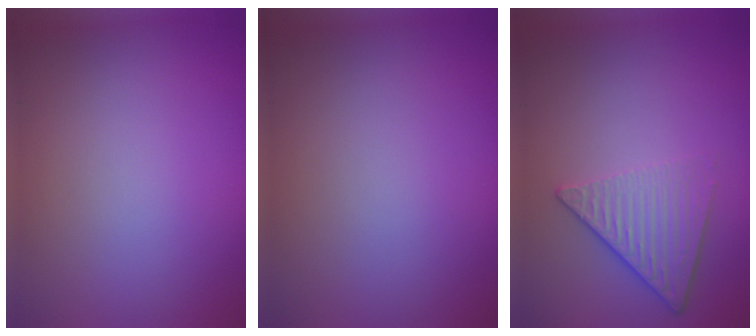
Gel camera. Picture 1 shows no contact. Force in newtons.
{"total": 0.0}
{"total": 4.3, "press": 3.1, "slide": 3.0}